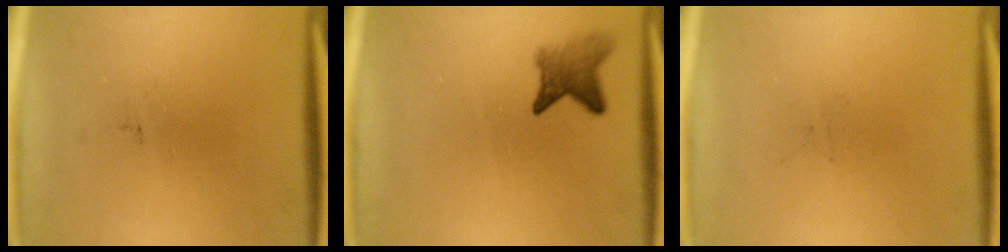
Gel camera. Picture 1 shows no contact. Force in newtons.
{"total": 3.1}
{"total": 0.0}